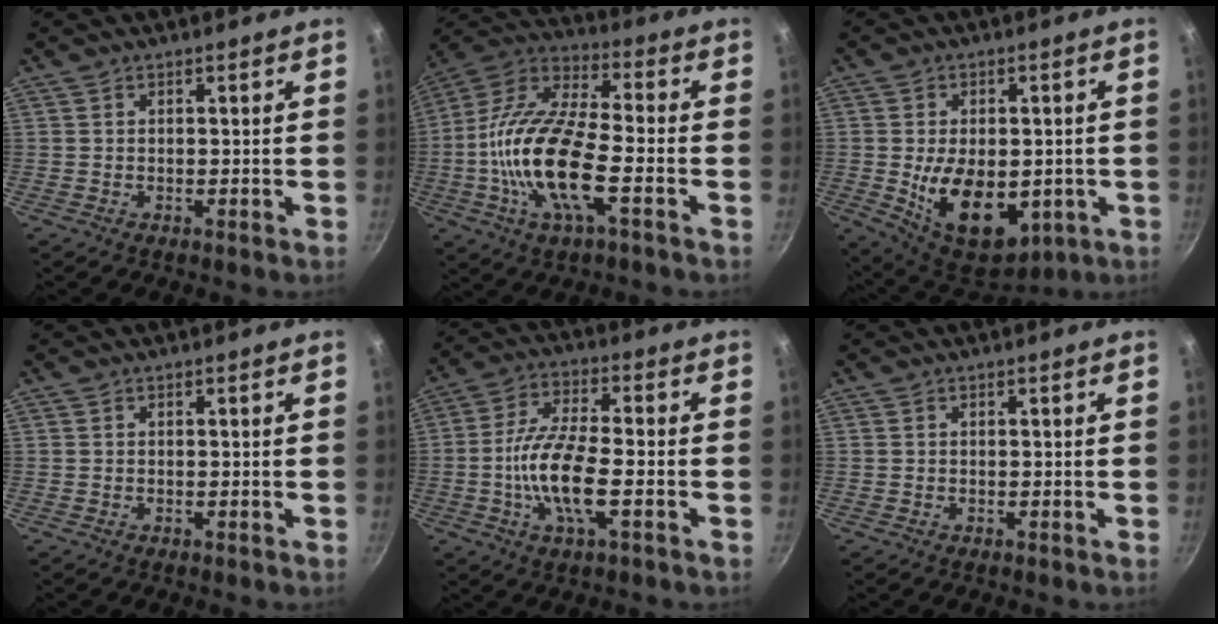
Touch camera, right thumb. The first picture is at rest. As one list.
[{"total": 19.4, "force": [-4.7, 7.0, 17.4], "torque": [-0.340, 0.033, -0.111]}, {"total": 16.1, "force": [-2.7, 10.0, 12.2], "torque": [-0.162, -0.011, -0.021]}, {"total": 0.0}, {"total": 12.0, "force": [-2.9, 3.8, 11.0], "torque": [-0.214, 0.023, -0.067]}, {"total": 0.0}]